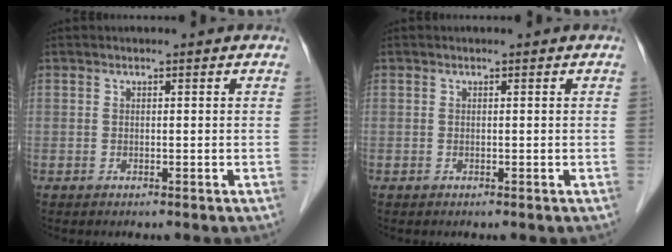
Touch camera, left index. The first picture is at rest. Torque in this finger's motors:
{"motor_torque": [-0.05, -0.04, 0.01, -0.01]}